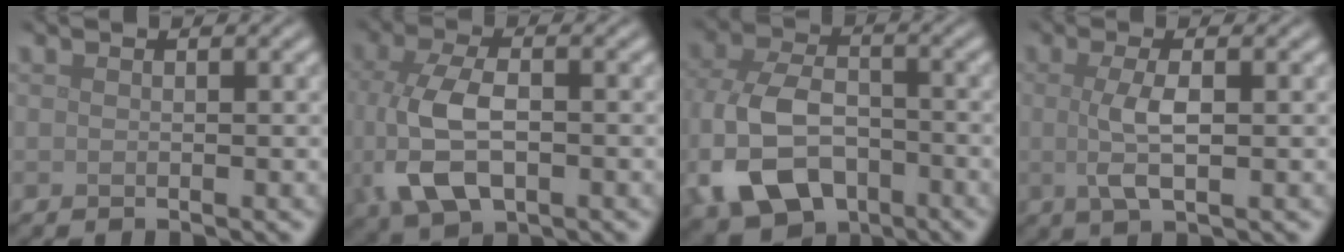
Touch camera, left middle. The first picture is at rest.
{"total": 6.8, "force": [-1.0, 3.8, 5.5], "torque": [-0.128, -0.007, -0.019]}
{"total": 9.6, "force": [-3.8, 6.4, 6.0], "torque": [-0.141, -0.011, -0.078]}
{"total": 3.2, "force": [0.1, 0.9, 3.0], "torque": [-0.065, -0.001, 0.001]}